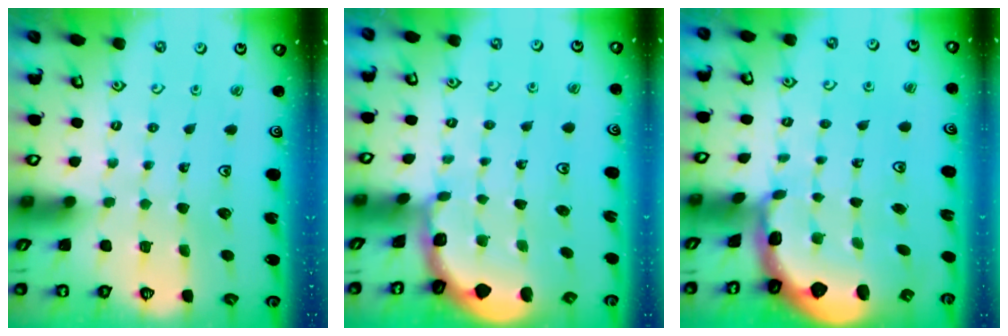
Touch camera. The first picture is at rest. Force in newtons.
{"total": 1.6, "press": 1.5, "slide": 0.3}
{"total": 2.3, "press": 1.5, "slide": 1.8}